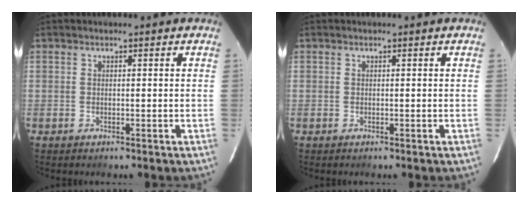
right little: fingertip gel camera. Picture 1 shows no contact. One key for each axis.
{"total": 0.0}